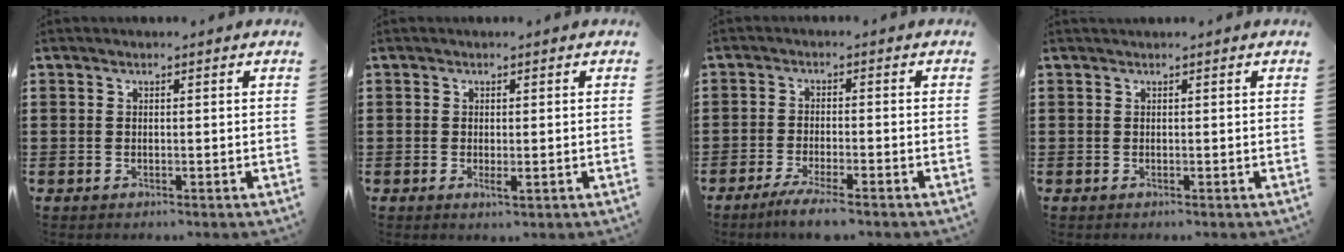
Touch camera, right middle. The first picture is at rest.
{"total": 1.3, "force": [0.2, 0.3, 1.3], "torque": [-0.025, -0.002, 0.003]}
{"total": 3.5, "force": [-2.8, 0.0, 2.2], "torque": [-0.041, -0.007, -0.052]}
{"total": 0.6, "force": [0.5, -0.1, 0.2], "torque": [-0.002, 0.001, 0.010]}